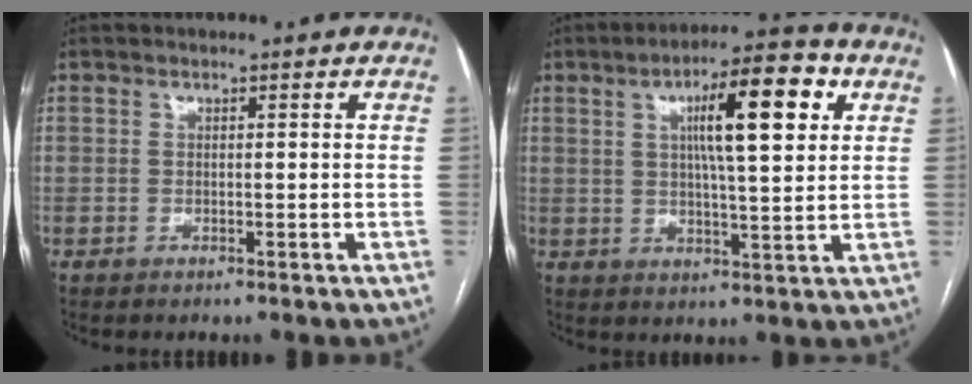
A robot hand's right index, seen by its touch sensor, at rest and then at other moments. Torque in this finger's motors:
{"motor_torque": [1.87, 0.27, 0.92, 0.21]}